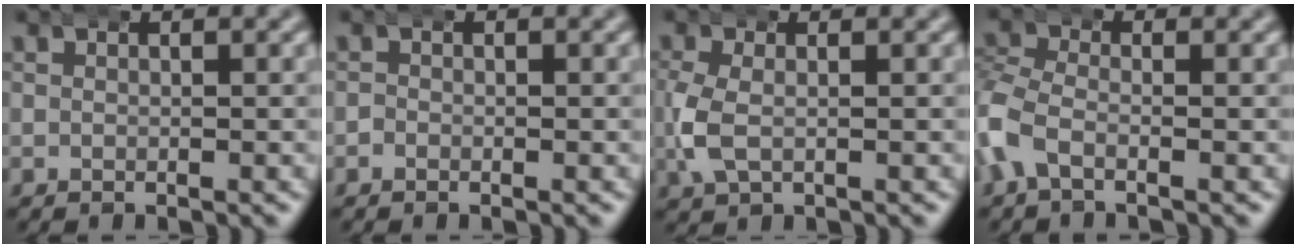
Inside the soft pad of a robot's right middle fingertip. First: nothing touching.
{"total": 0.5, "force": [-0.5, 0.0, -0.2], "torque": [0.002, -0.003, -0.009]}
{"total": 2.7, "force": [-0.4, 1.9, 1.9], "torque": [-0.059, -0.002, -0.003]}
{"total": 3.0, "force": [-1.5, 2.1, 1.6], "torque": [-0.074, -0.015, -0.025]}